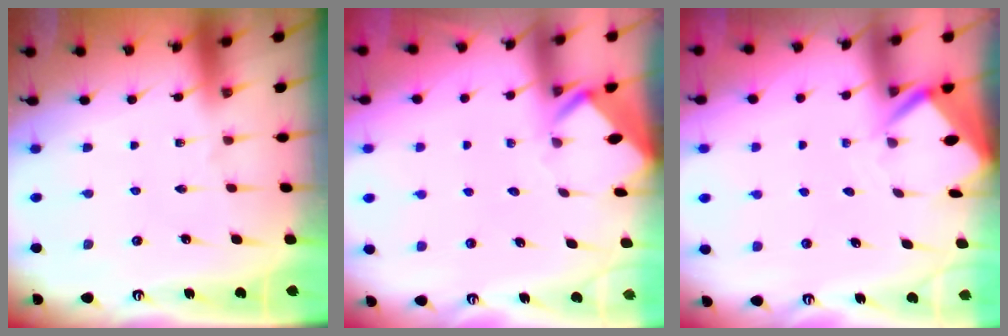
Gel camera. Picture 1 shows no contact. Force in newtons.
{"total": 3.4, "press": 3.4, "slide": 0.1}
{"total": 2.8, "press": 2.8, "slide": 0.1}